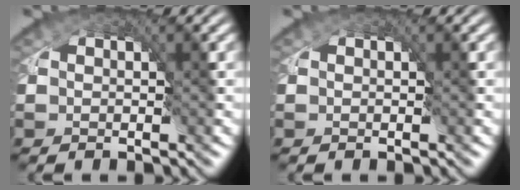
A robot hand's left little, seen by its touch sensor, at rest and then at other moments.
{"total": 0.0}